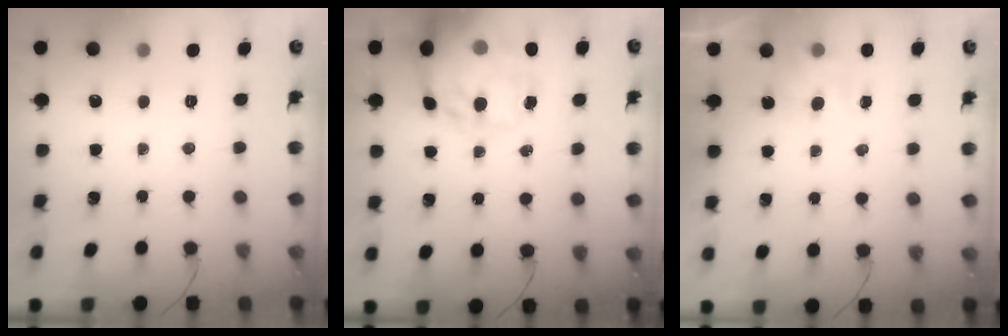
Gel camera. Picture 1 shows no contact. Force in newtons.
{"total": 21.7, "press": 21.2, "slide": 4.6}
{"total": 2.2, "press": 2.0, "slide": 0.9}